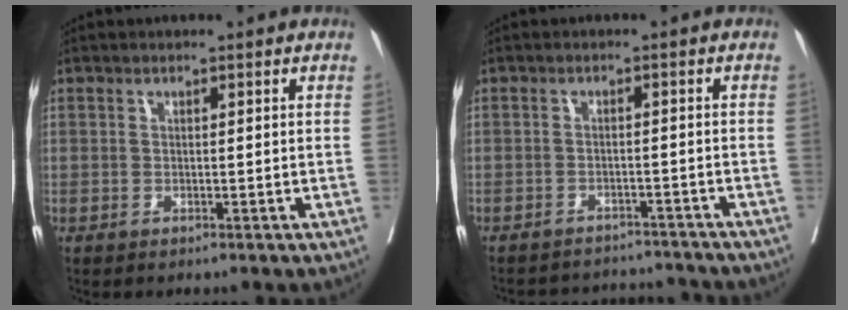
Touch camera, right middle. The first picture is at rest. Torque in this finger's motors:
{"motor_torque": [0.44, -0.66, 0.03, 0.02]}